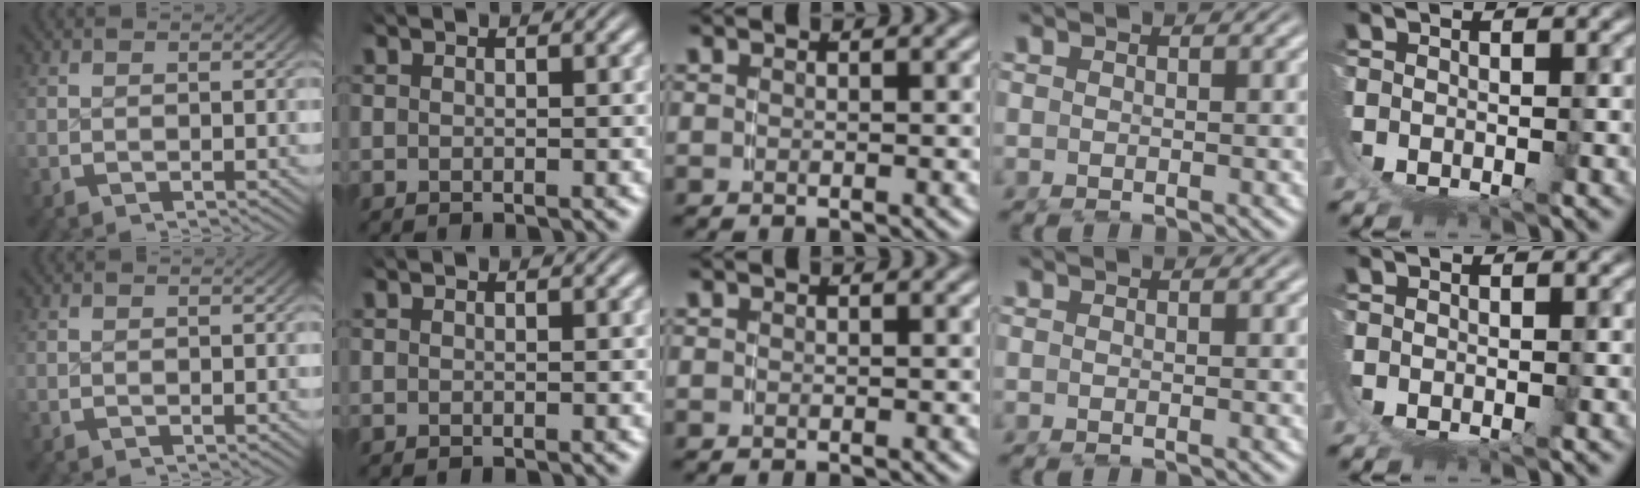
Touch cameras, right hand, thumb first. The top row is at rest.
{}